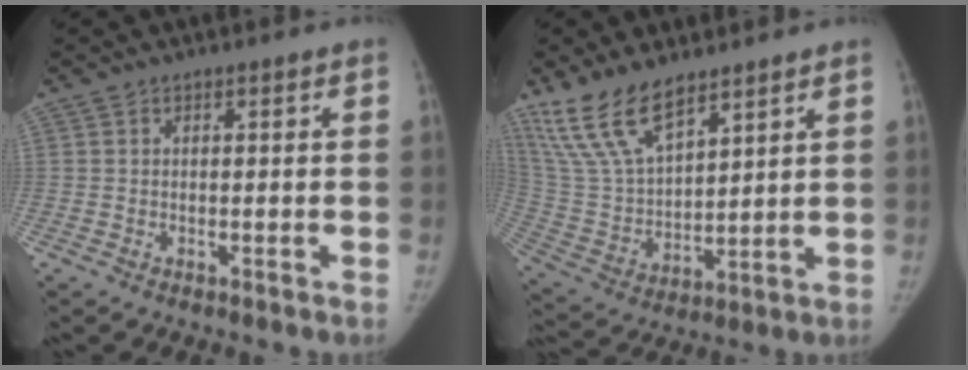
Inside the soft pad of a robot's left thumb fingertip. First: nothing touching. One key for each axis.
{"total": 14.5, "fx": 10.4, "fy": 5.9, "fz": 8.1, "tx": -0.139, "ty": -0.044, "tz": 0.222}